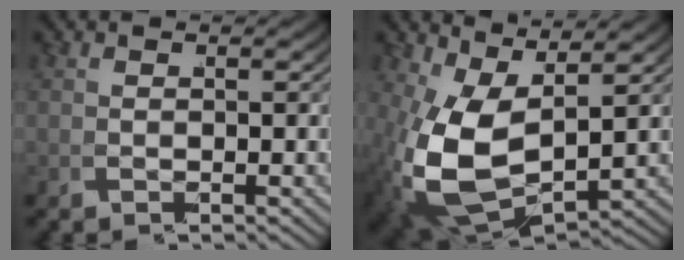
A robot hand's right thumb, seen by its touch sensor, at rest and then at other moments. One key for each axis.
{"total": 10.8, "fx": -0.2, "fy": 6.7, "fz": 8.6, "tx": -0.229, "ty": -0.063, "tz": 0.035}